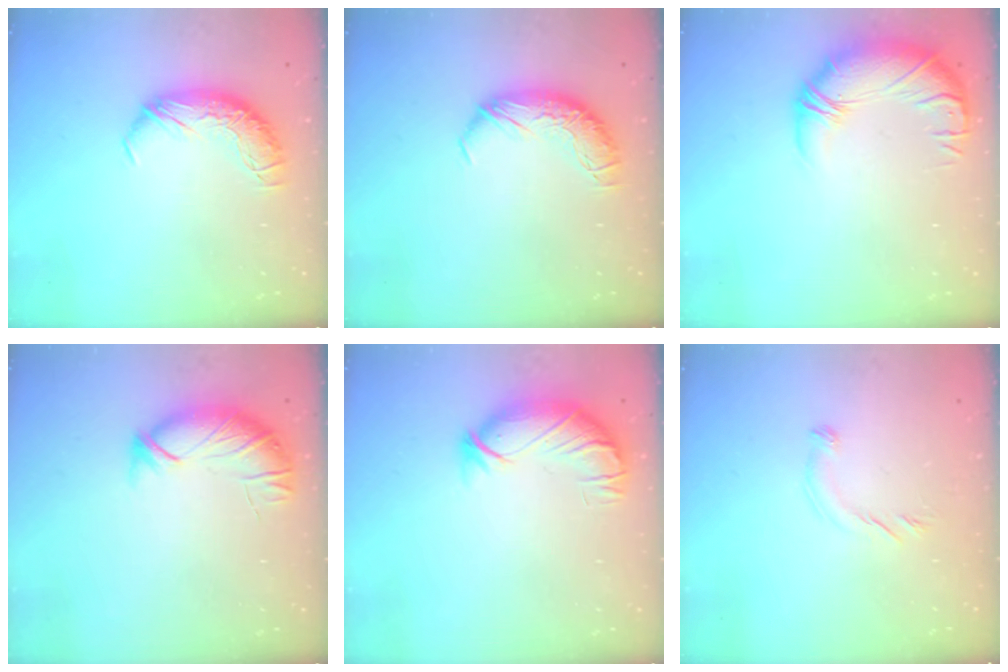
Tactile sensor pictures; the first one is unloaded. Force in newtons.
{"total": 0.0}
{"total": 3.3, "press": 0.7, "slide": 3.2}
{"total": 3.7, "press": 3.1, "slide": 2.0}
{"total": 3.7, "press": 2.5, "slide": 2.8}
{"total": 5.9, "press": 5.8, "slide": 1.3}